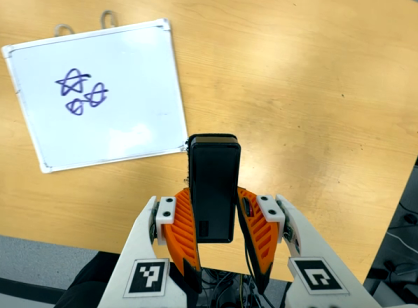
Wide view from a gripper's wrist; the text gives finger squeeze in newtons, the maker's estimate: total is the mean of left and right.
{"total": 4.7, "left": 3.4, "right": 6.0}